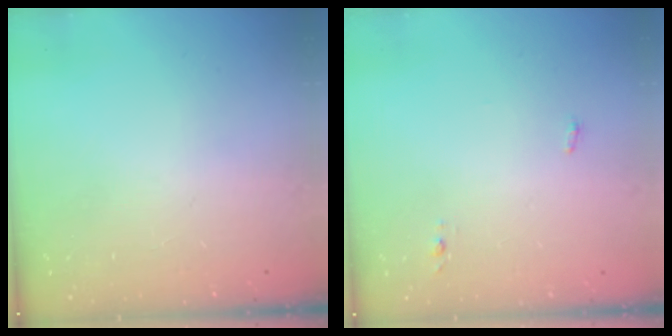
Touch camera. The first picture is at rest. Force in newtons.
{"total": 3.4, "press": 3.2, "slide": 1.1}